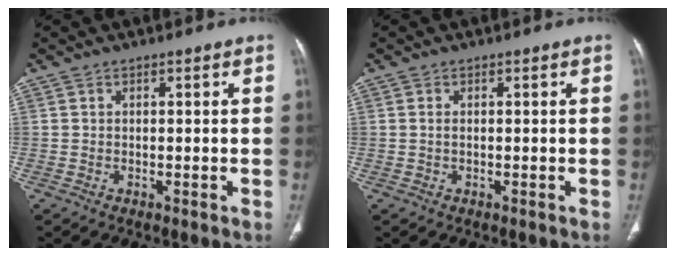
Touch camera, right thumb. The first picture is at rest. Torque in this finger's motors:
{"motor_torque": [-0.10, 0.12, -0.43, -0.01, -0.06]}